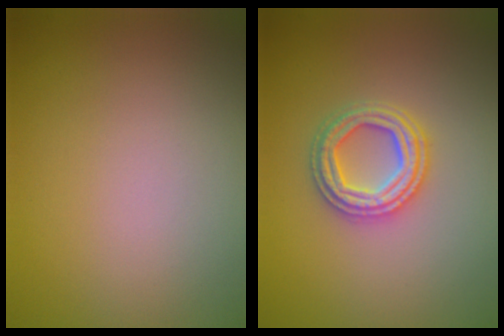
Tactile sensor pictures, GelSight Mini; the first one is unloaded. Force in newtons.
{"total": 3.4, "press": 3.3, "slide": 0.7}